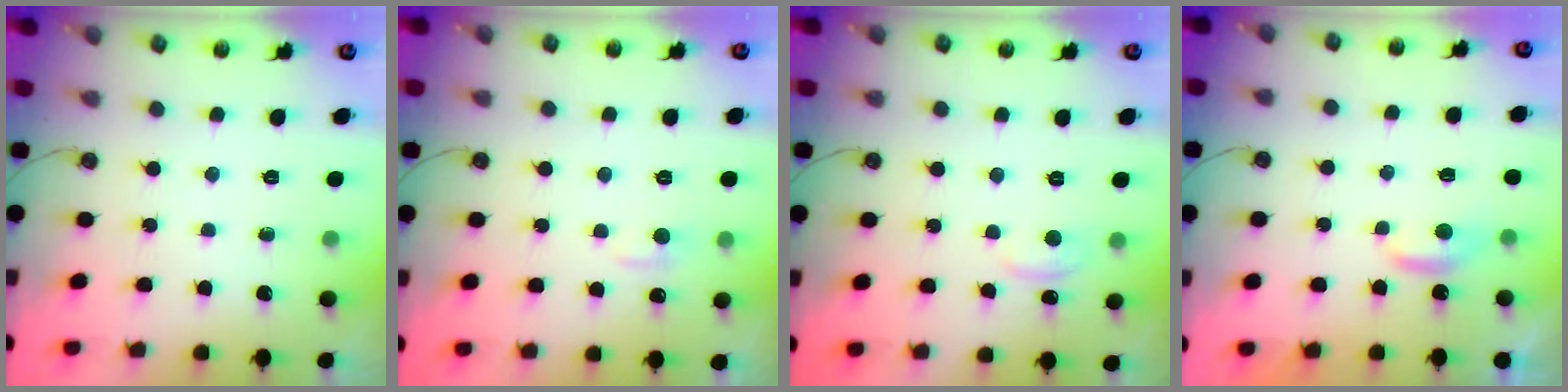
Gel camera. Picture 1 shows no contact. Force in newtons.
{"total": 2.2, "press": 2.1, "slide": 0.6}
{"total": 2.4, "press": 2.4, "slide": 0.4}
{"total": 2.4, "press": 2.3, "slide": 0.4}